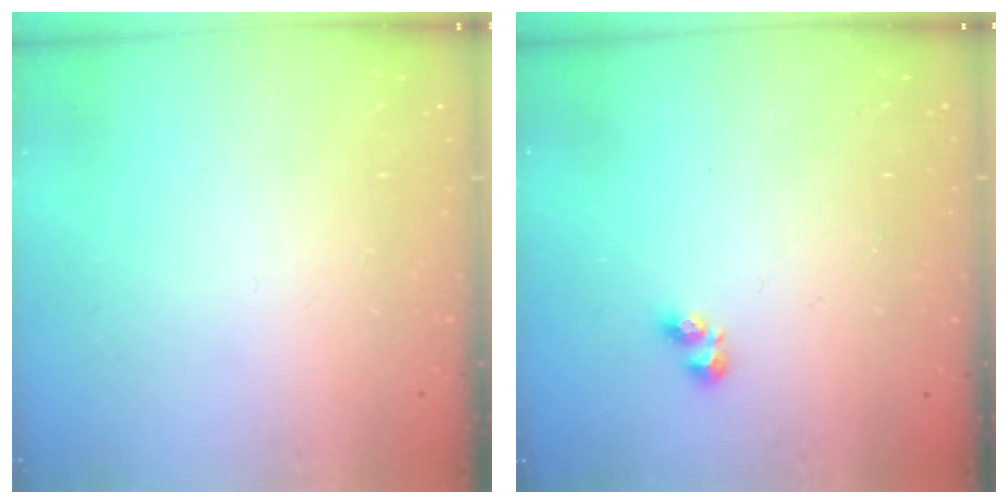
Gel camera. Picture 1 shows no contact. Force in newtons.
{"total": 2.4, "press": 2.3, "slide": 0.4}